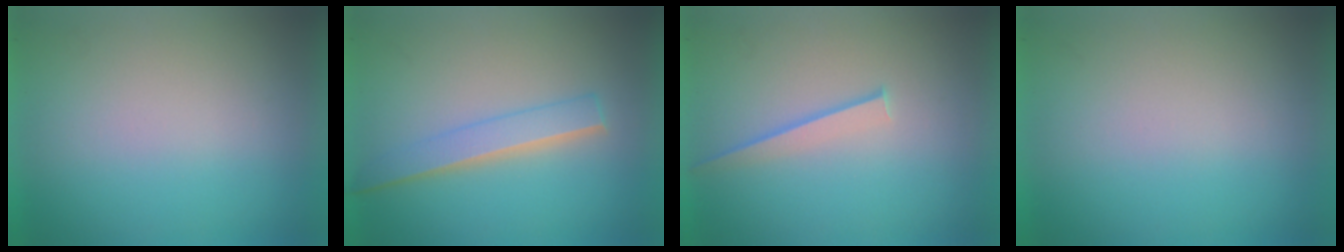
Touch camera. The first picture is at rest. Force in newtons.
{"total": 2.2}
{"total": 1.1}
{"total": 0.0}